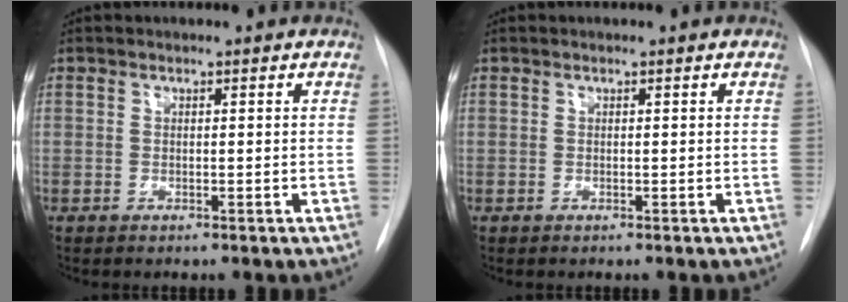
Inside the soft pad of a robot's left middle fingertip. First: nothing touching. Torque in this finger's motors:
{"motor_torque": [-0.56, -0.30, 0.04, 0.01]}